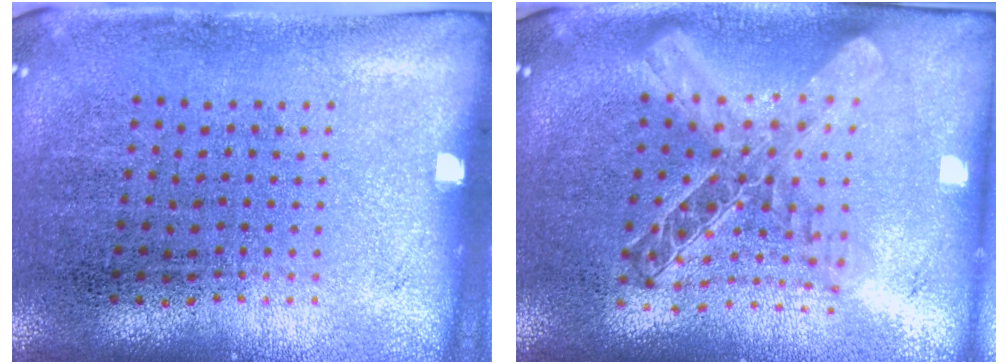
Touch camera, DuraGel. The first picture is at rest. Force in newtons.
{"total": 2.0, "press": 1.7, "slide": 1.1}